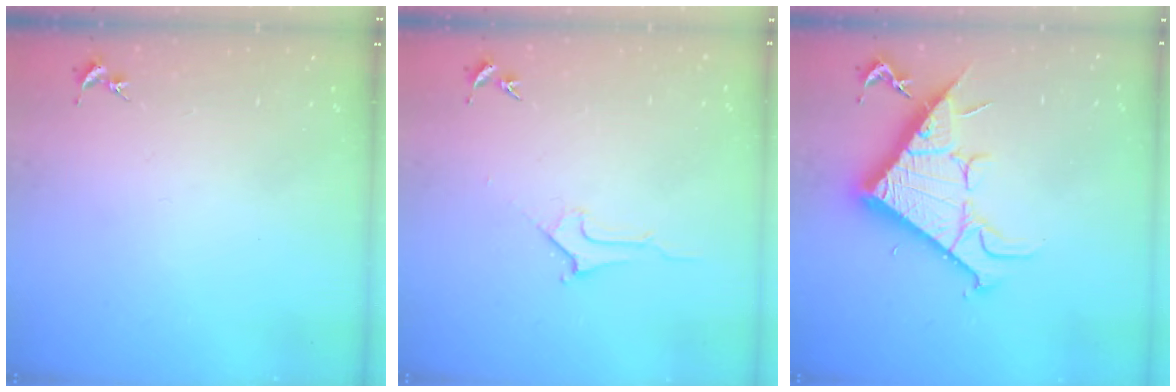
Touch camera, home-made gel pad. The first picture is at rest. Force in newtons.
{"total": 2.8, "press": 2.8, "slide": 0.4}
{"total": 13.0, "press": 13.0, "slide": 0.2}